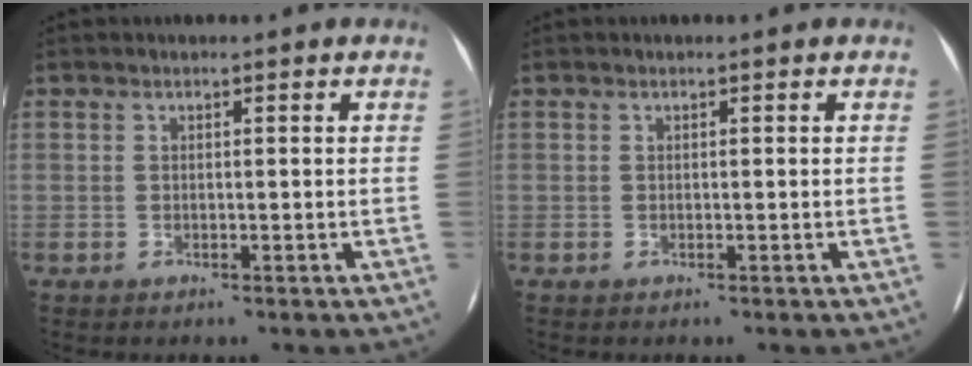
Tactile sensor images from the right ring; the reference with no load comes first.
{"total": 0.0}